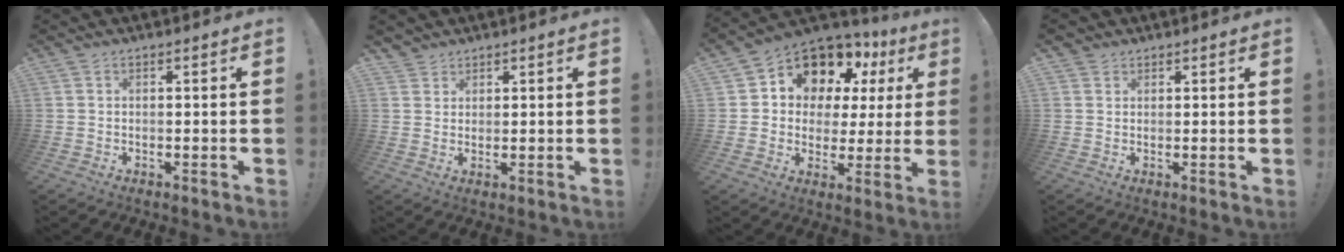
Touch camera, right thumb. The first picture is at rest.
{"total": 2.8, "force": [2.4, 1.4, 0.2], "torque": [0.007, -0.017, 0.044]}
{"total": 11.8, "force": [7.2, 7.6, 5.4], "torque": [-0.084, -0.059, 0.134]}
{"total": 2.0, "force": [1.4, 1.4, 0.2], "torque": [0.001, -0.003, 0.026]}